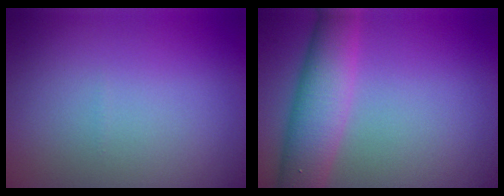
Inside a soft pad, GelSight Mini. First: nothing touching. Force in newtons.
{"total": 6.6, "press": 6.5, "slide": 0.2}